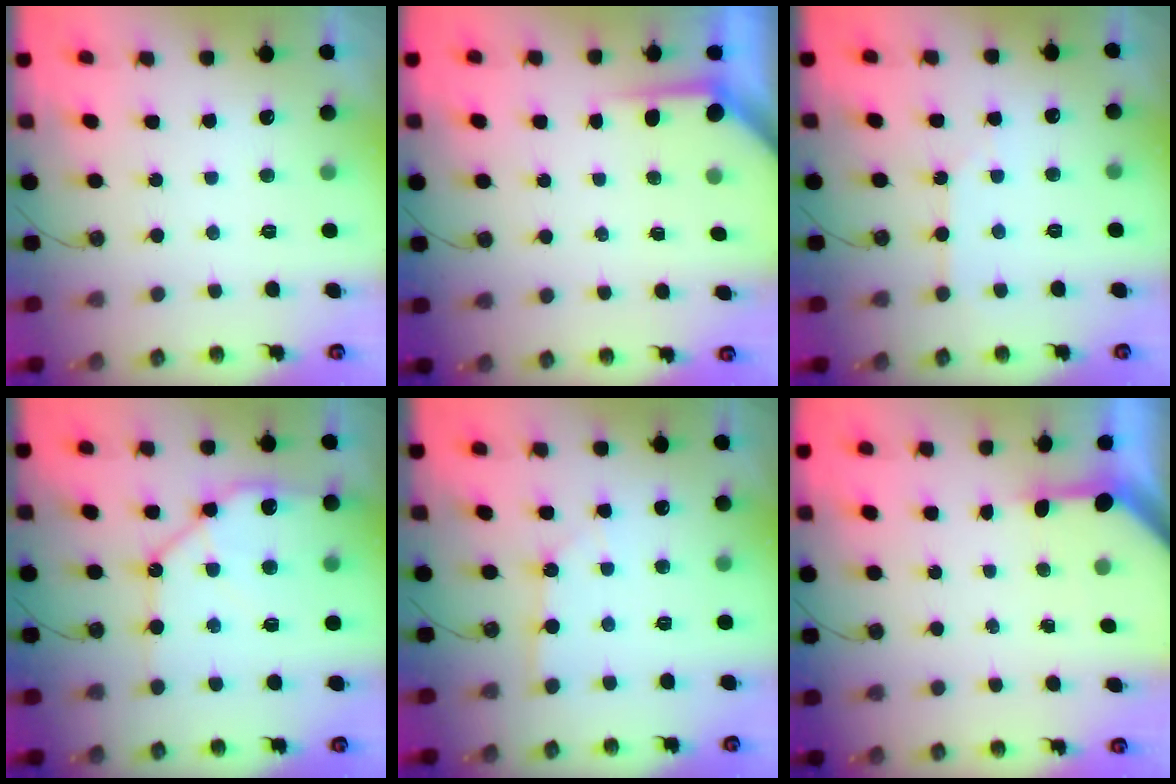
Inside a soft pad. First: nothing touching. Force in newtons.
{"total": 3.5, "press": 3.5, "slide": 0.3}
{"total": 3.4, "press": 3.4, "slide": 0.4}
{"total": 12.9, "press": 12.7, "slide": 1.7}
{"total": 2.0, "press": 2.0, "slide": 0.1}
{"total": 3.5, "press": 3.5, "slide": 0.4}